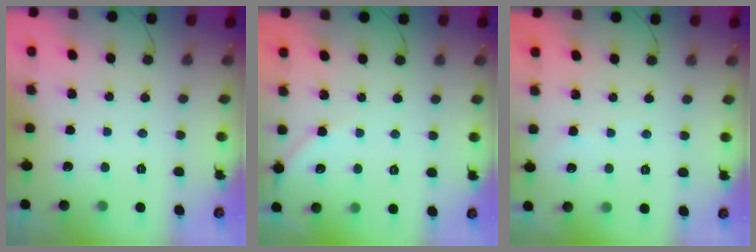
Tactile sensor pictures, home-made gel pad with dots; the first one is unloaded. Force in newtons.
{"total": 2.9, "press": 2.9, "slide": 0.4}
{"total": 2.5, "press": 2.5, "slide": 0.4}